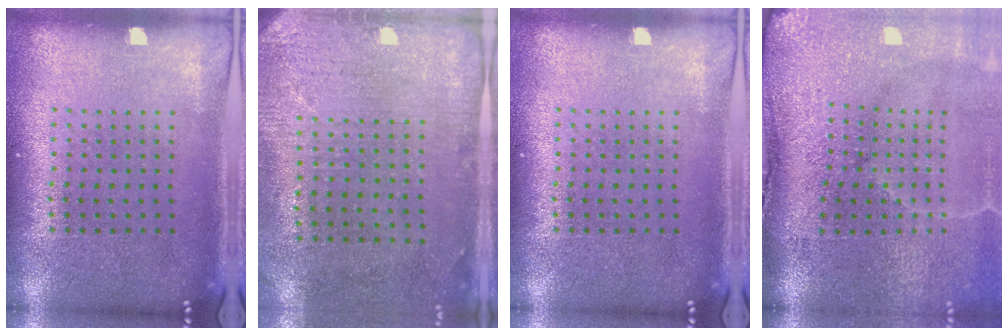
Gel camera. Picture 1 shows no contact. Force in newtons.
{"total": 2.9, "press": 2.4, "slide": 1.7}
{"total": 0.0}
{"total": 5.0, "press": 4.0, "slide": 3.0}